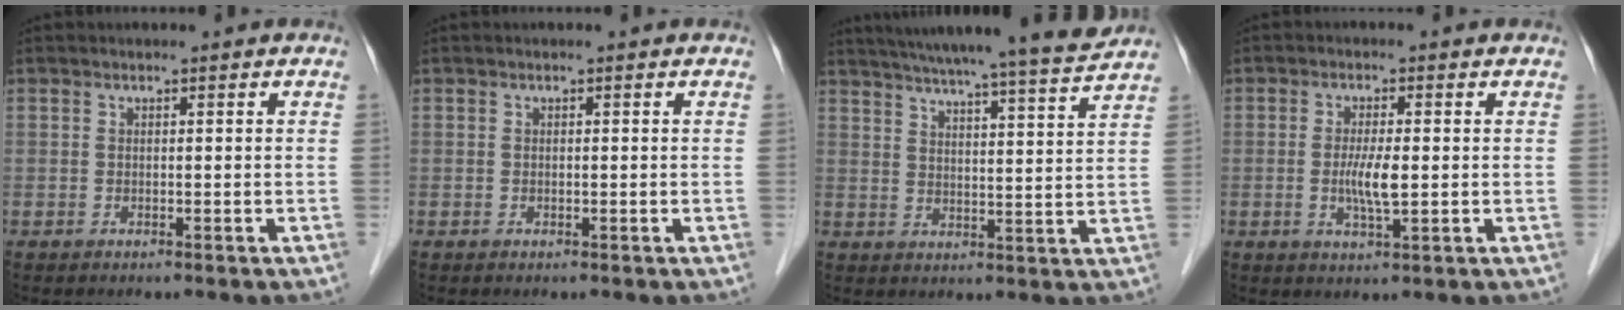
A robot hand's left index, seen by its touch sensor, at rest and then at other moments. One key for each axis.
{"total": 0.0}
{"total": 16.5, "fx": 15.0, "fy": -1.1, "fz": 6.7, "tx": -0.112, "ty": -0.023, "tz": 0.203}
{"total": 4.3, "fx": -0.3, "fy": 0.6, "fz": 4.2, "tx": -0.087, "ty": -0.007, "tz": -0.005}